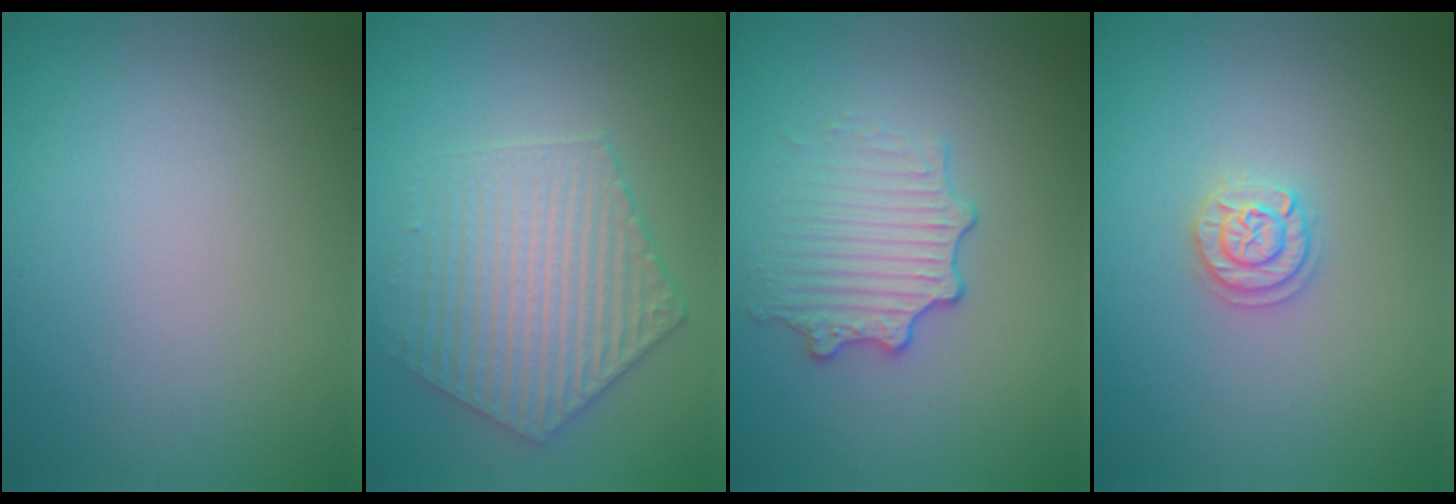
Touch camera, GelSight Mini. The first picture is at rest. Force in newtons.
{"total": 4.5, "press": 4.1, "slide": 2.0}
{"total": 3.0, "press": 2.7, "slide": 1.1}
{"total": 1.8, "press": 1.8, "slide": 0.3}